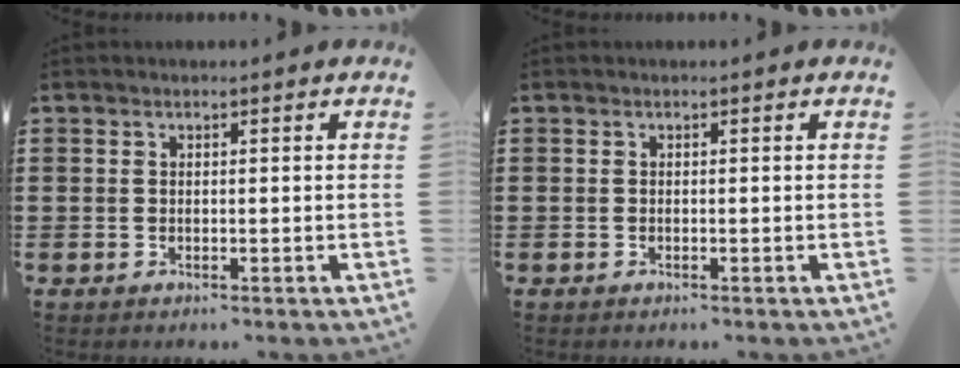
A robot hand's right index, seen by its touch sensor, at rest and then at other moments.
{"total": 0.0}